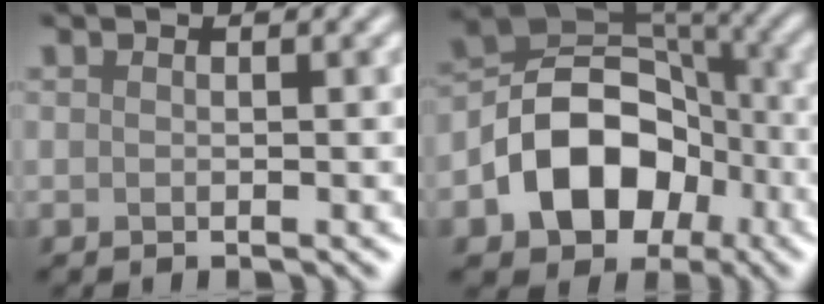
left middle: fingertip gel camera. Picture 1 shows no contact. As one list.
[{"total": 10.1, "force": [-3.7, 7.3, 6.0], "torque": [-0.085, 0.001, -0.069]}]